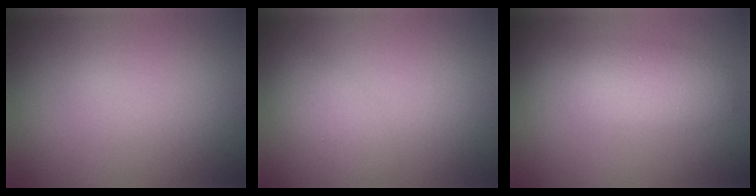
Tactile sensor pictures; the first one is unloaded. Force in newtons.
{"total": 1.9, "press": 1.9, "slide": 0.1}
{"total": 4.0, "press": 4.0, "slide": 0.1}